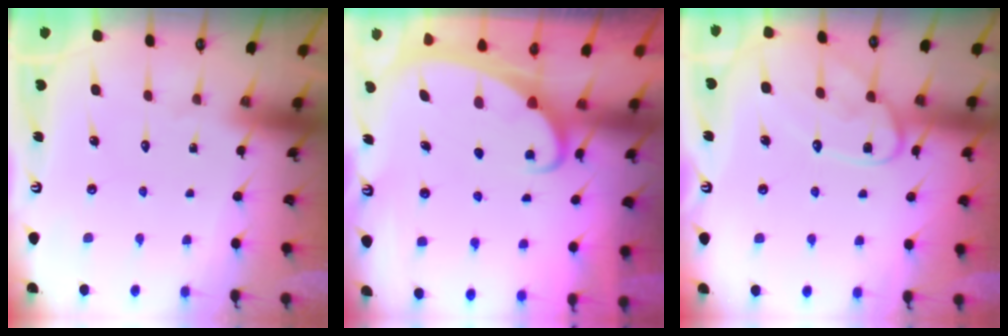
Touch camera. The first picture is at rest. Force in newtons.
{"total": 2.1, "press": 2.1, "slide": 0.2}
{"total": 12.4, "press": 12.4, "slide": 1.0}